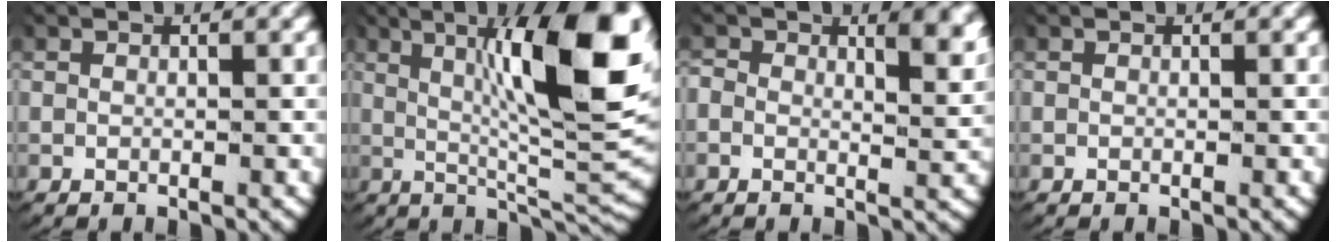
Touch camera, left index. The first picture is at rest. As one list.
[{"total": 15.1, "force": [3.9, 5.0, 13.7], "torque": [-0.195, 0.002, 0.058]}, {"total": 3.6, "force": [1.5, 1.7, 2.8], "torque": [-0.047, -0.007, 0.022]}, {"total": 0.0}]